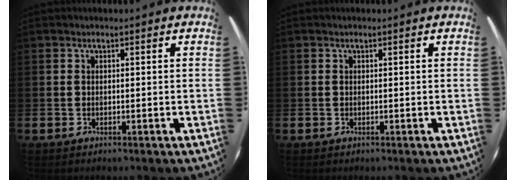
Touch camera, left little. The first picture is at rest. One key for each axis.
{"total": 0.0}